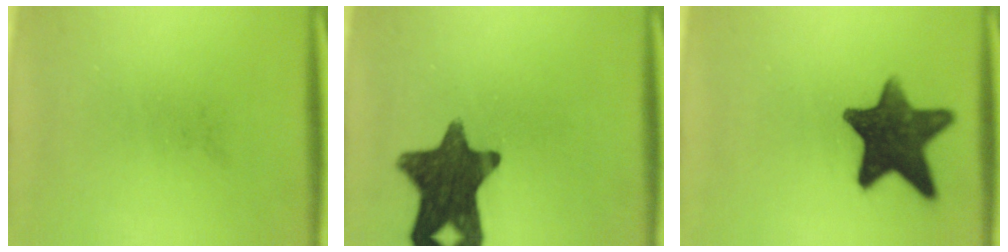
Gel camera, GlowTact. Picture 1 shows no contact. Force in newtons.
{"total": 14.3}
{"total": 13.9}